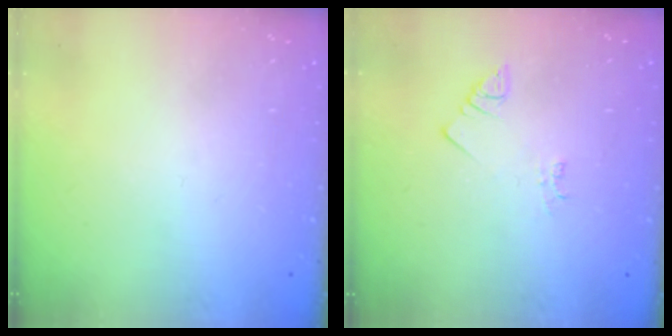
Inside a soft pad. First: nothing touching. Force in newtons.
{"total": 2.5, "press": 2.5, "slide": 0.5}